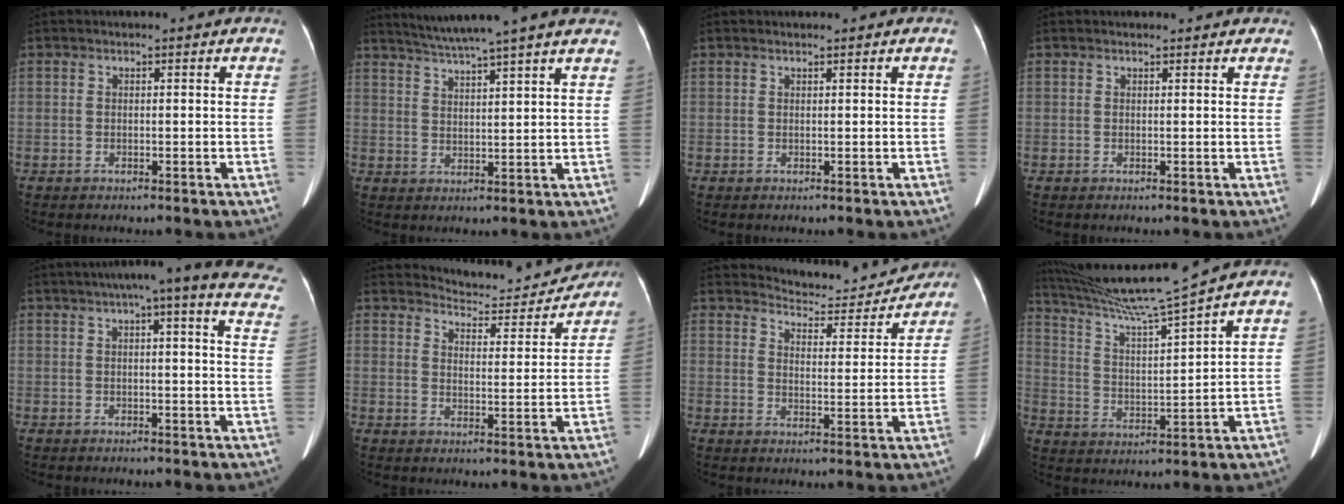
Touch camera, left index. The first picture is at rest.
{"total": 12.9, "force": [11.2, -1.2, 6.3], "torque": [-0.112, 0.017, 0.150]}
{"total": 0.0}
{"total": 3.2, "force": [3.0, 0.9, 0.9], "torque": [-0.012, 0.019, 0.028]}
{"total": 21.8, "force": [17.6, 2.3, 12.7], "torque": [-0.165, -0.002, 0.189]}
{"total": 9.1, "force": [9.0, 1.4, 0.1], "torque": [-0.006, -0.004, 0.116]}
{"total": 9.7, "force": [9.6, 1.5, 0.3], "torque": [-0.007, -0.007, 0.123]}
{"total": 13.0, "force": [11.4, -2.9, 5.6], "torque": [-0.102, -0.015, 0.203]}